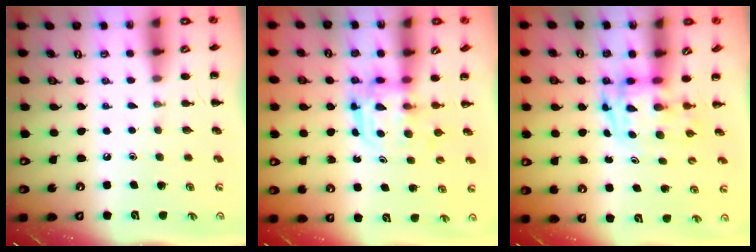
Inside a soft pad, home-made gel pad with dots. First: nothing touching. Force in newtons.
{"total": 3.1, "press": 3.1, "slide": 0.2}
{"total": 3.3, "press": 3.2, "slide": 0.6}